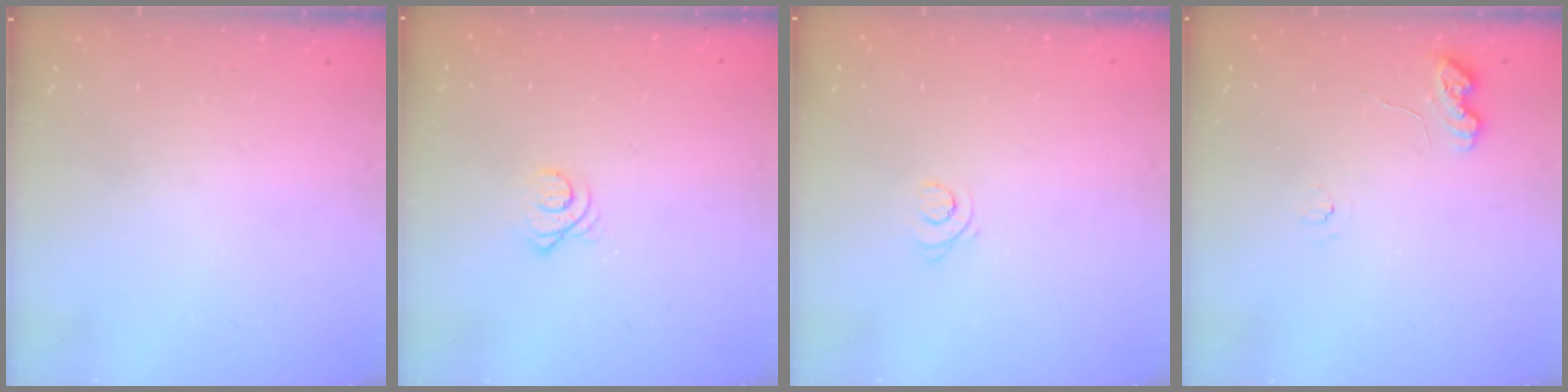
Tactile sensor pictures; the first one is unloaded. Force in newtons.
{"total": 3.5, "press": 3.5, "slide": 0.5}
{"total": 2.9, "press": 2.9, "slide": 0.3}
{"total": 4.6, "press": 4.5, "slide": 0.9}